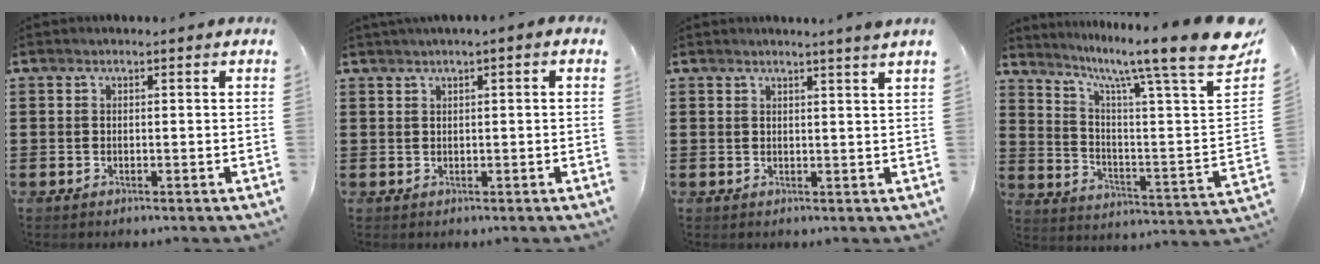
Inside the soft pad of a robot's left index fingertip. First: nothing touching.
{"total": 0.7, "force": [0.1, 0.2, 0.7], "torque": [-0.014, -0.001, 0.001]}
{"total": 1.9, "force": [1.6, -0.7, 0.7], "torque": [-0.014, -0.005, 0.031]}
{"total": 11.2, "force": [8.5, -0.5, 7.3], "torque": [-0.150, -0.075, 0.123]}